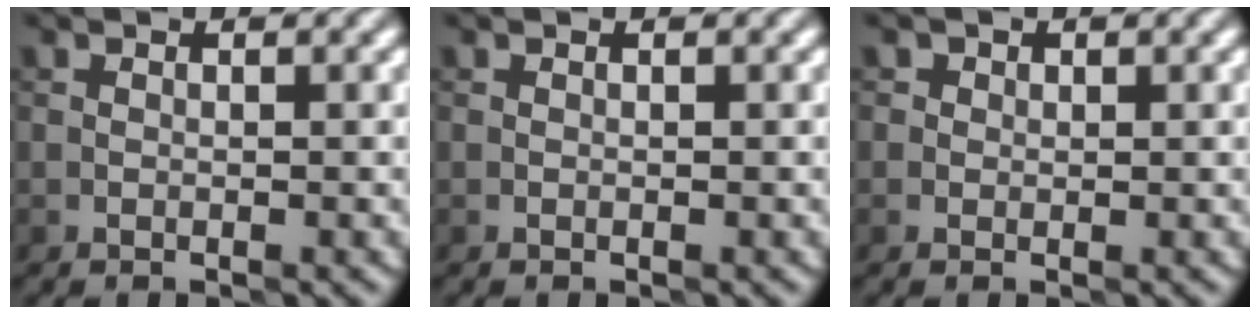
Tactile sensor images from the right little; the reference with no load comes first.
{"total": 0.0}
{"total": 1.0, "force": [0.4, 0.9, 0.2], "torque": [0.002, -0.004, -0.002]}